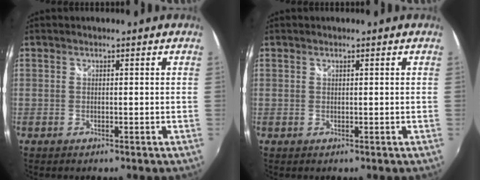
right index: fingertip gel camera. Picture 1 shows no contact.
{"total": 0.0}